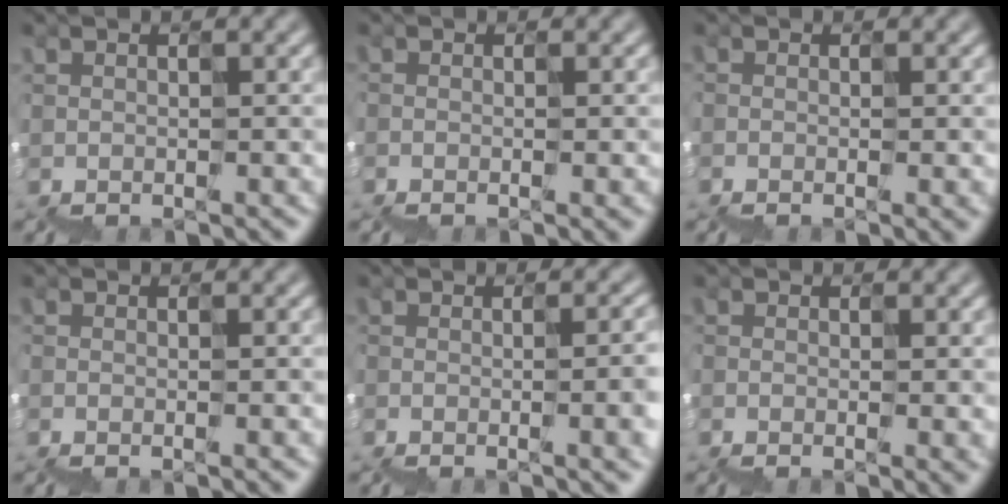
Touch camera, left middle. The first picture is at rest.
{"total": 1.2, "force": [-0.5, 0.4, 1.1], "torque": [-0.018, -0.001, -0.008]}
{"total": 2.2, "force": [-0.6, 0.7, 2.0], "torque": [-0.029, -0.003, -0.007]}
{"total": 0.6, "force": [-0.4, 0.1, 0.4], "torque": [-0.009, 0.000, -0.009]}
{"total": 8.6, "force": [-1.5, 4.2, 7.4], "torque": [-0.083, 0.003, -0.003]}
{"total": 3.0, "force": [-0.6, 1.1, 2.7], "torque": [-0.041, -0.005, -0.004]}